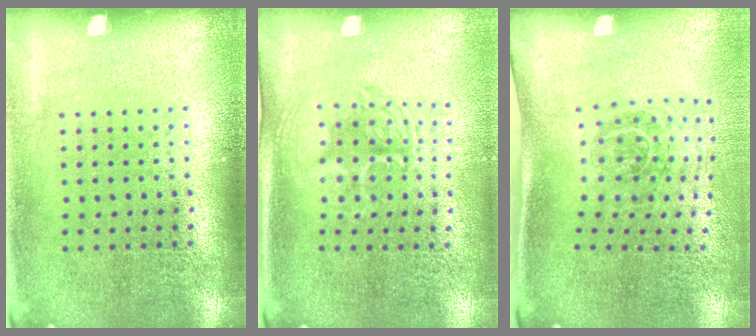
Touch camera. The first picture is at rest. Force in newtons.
{"total": 1.7, "press": 1.4, "slide": 1.0}
{"total": 1.9, "press": 1.2, "slide": 1.5}